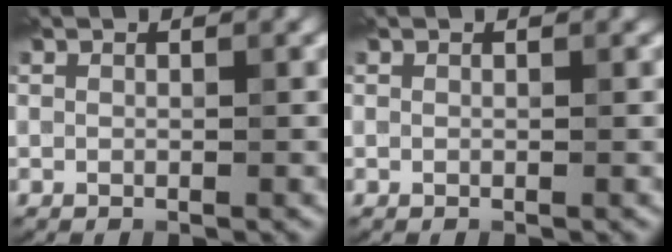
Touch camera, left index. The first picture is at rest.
{"total": 0.0}